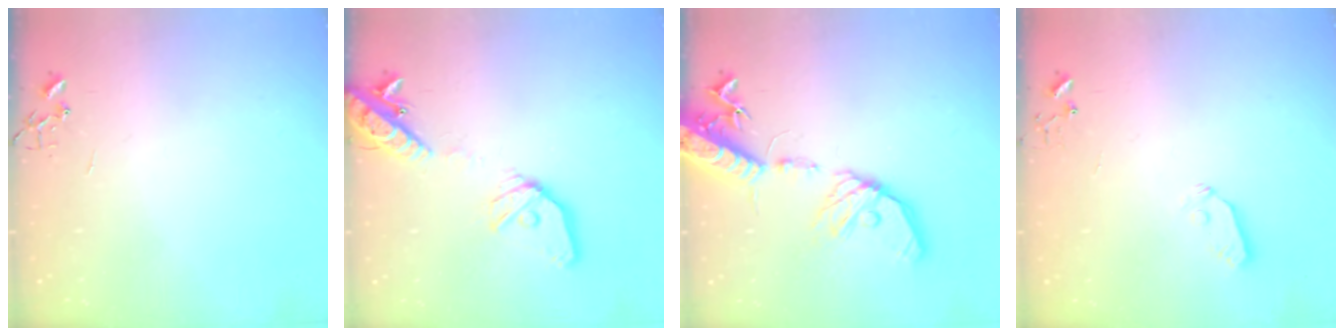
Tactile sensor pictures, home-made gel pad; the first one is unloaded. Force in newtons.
{"total": 17.4, "press": 17.1, "slide": 3.1}
{"total": 20.1, "press": 19.7, "slide": 3.7}
{"total": 3.9, "press": 3.9, "slide": 0.6}